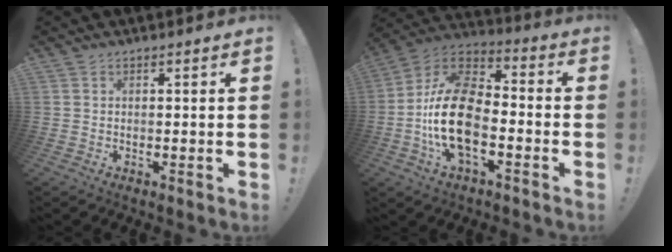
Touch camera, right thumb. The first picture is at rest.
{"total": 20.6, "force": [-5.2, 11.9, 16.0], "torque": [-0.303, 0.035, -0.081]}